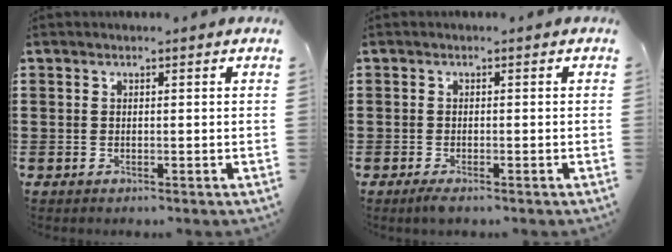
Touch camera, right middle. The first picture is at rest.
{"total": 0.9, "force": [-0.6, 0.1, 0.7], "torque": [-0.014, -0.006, -0.010]}